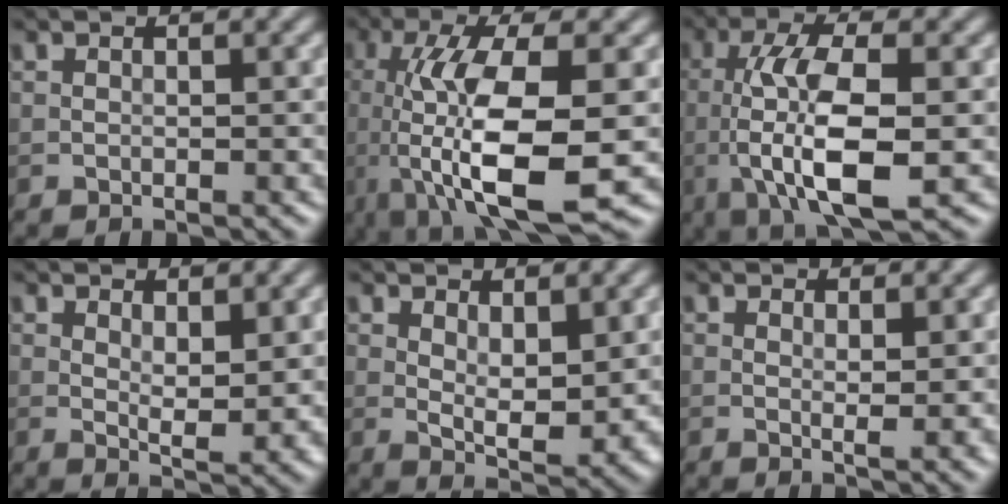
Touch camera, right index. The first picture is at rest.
{"total": 11.8, "force": [-1.4, 3.7, 11.1], "torque": [-0.207, -0.018, -0.020]}
{"total": 9.4, "force": [-1.1, 3.2, 8.8], "torque": [-0.164, -0.005, -0.019]}
{"total": 3.7, "force": [1.4, 1.3, 3.2], "torque": [-0.053, -0.010, 0.028]}
{"total": 4.4, "force": [1.3, 1.7, 3.8], "torque": [-0.067, -0.011, 0.026]}
{"total": 2.0, "force": [0.6, 0.3, 1.9], "torque": [-0.028, -0.005, 0.012]}